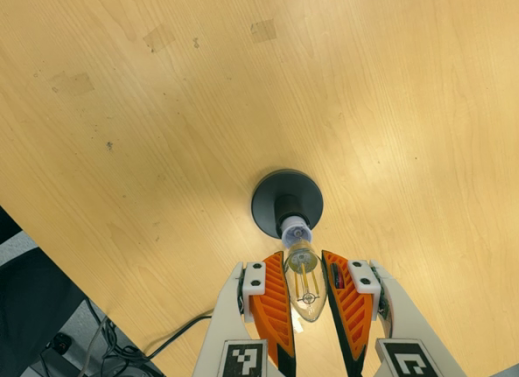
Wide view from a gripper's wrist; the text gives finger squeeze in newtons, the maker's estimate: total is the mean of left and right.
{"total": 11.2, "left": 11.0, "right": 11.5}